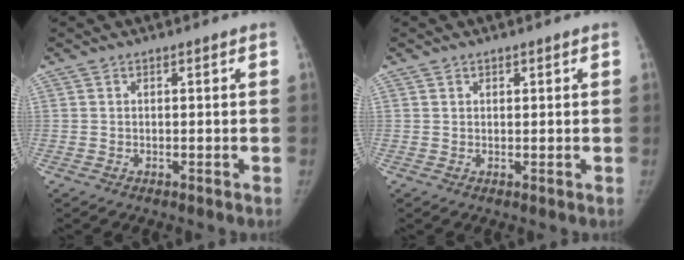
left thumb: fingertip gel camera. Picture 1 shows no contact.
{"total": 0.8, "force": [0.5, 0.6, 0.2], "torque": [0.008, -0.002, 0.006]}